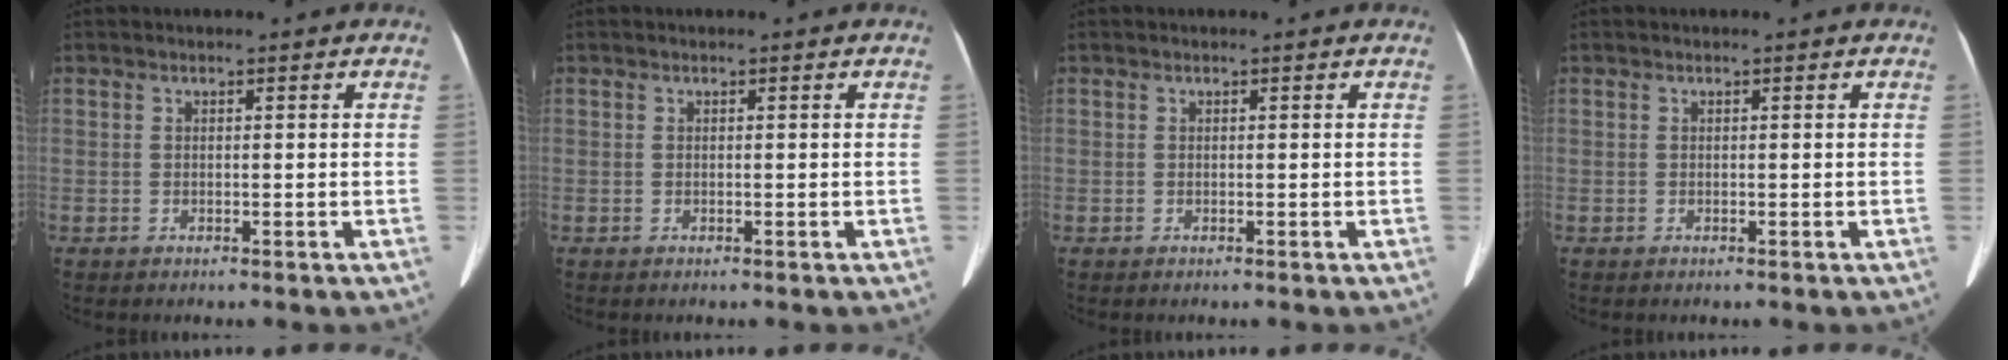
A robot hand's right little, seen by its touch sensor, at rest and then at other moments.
{"total": 0.0}
{"total": 0.0}
{"total": 0.0}